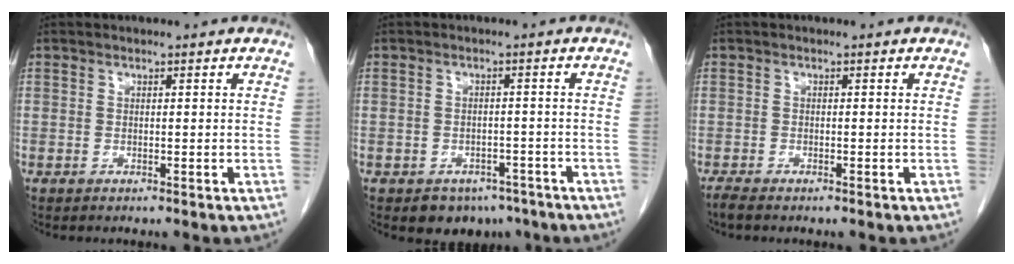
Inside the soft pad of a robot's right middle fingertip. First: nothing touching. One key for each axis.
{"total": 5.1, "fx": -3.7, "fy": 3.3, "fz": 1.3, "tx": -0.009, "ty": 0.006, "tz": -0.046}
{"total": 1.3, "fx": -1.1, "fy": 0.0, "fz": 0.7, "tx": -0.024, "ty": -0.007, "tz": -0.022}